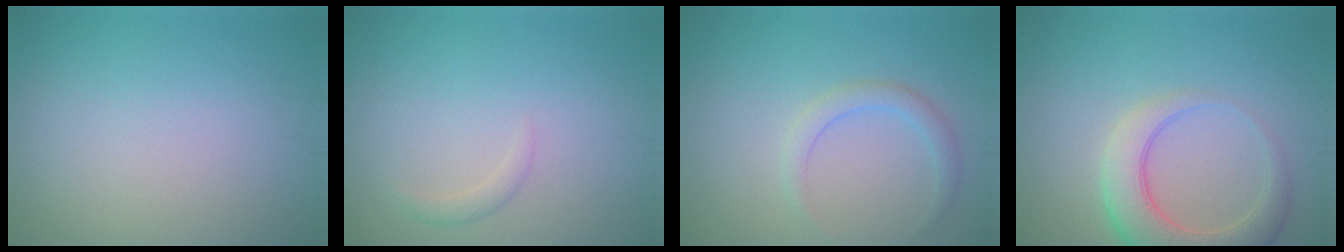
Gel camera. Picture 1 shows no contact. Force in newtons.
{"total": 1.0, "press": 1.0, "slide": 0.1}
{"total": 2.0, "press": 2.0, "slide": 0.2}
{"total": 5.5, "press": 5.5, "slide": 0.5}